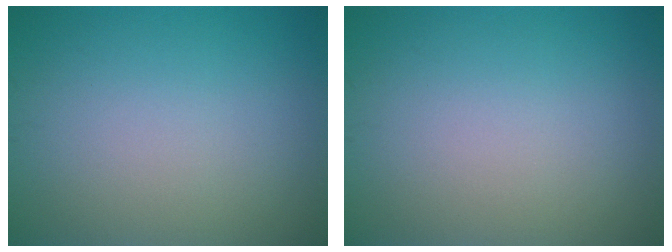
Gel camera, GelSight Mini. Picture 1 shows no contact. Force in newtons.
{"total": 0.0}